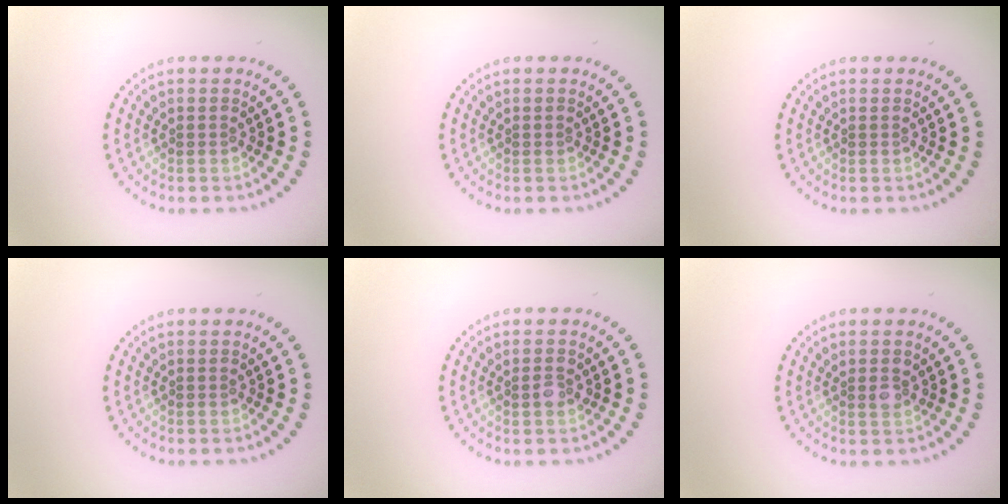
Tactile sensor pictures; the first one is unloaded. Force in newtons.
{"total": 0.0}
{"total": 0.0}
{"total": 0.0}
{"total": 1.4, "press": 1.3, "slide": 0.3}
{"total": 1.5, "press": 1.4, "slide": 0.7}